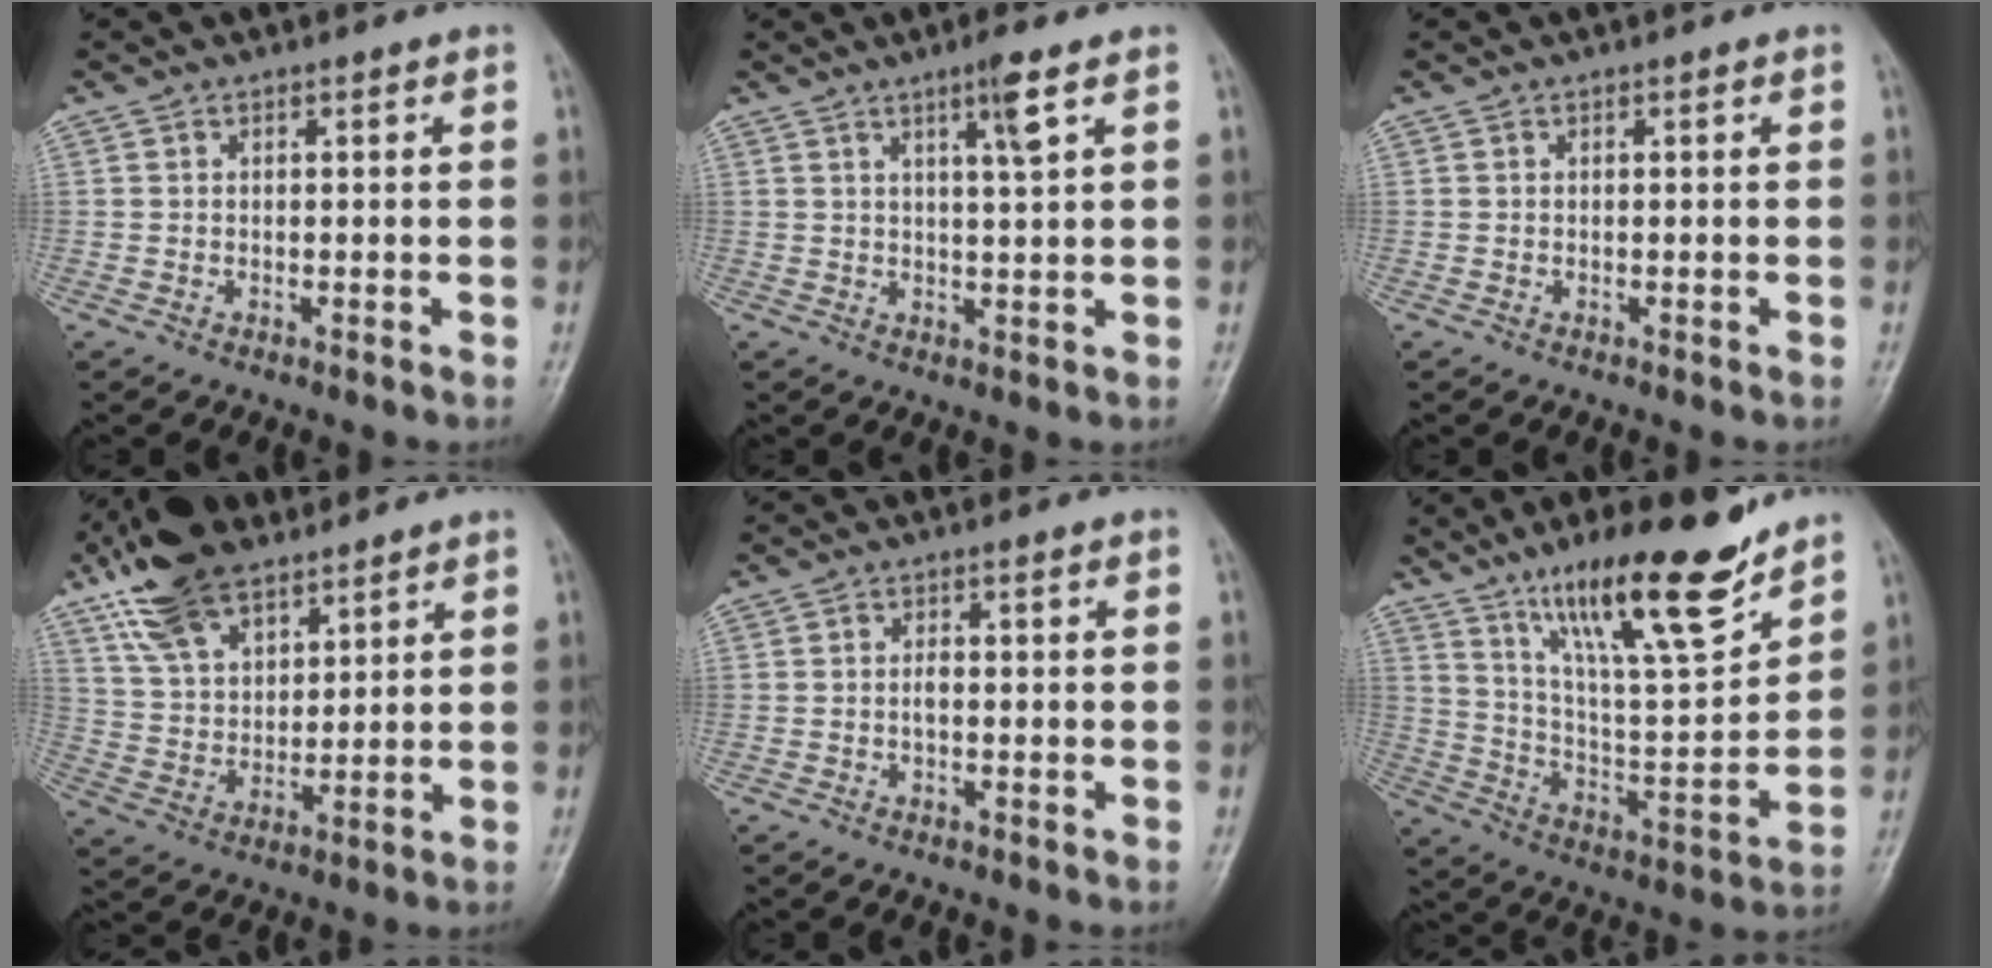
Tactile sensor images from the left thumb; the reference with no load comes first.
{"total": 4.6, "force": [2.3, -0.1, 4.0], "torque": [-0.072, -0.012, 0.042]}
{"total": 0.0}
{"total": 15.6, "force": [10.1, 7.8, 9.0], "torque": [-0.141, -0.023, 0.190]}
{"total": 1.6, "force": [-0.3, 0.5, 1.4], "torque": [-0.030, 0.007, -0.007]}
{"total": 20.6, "force": [14.3, 4.3, 14.3], "torque": [-0.205, -0.076, 0.247]}